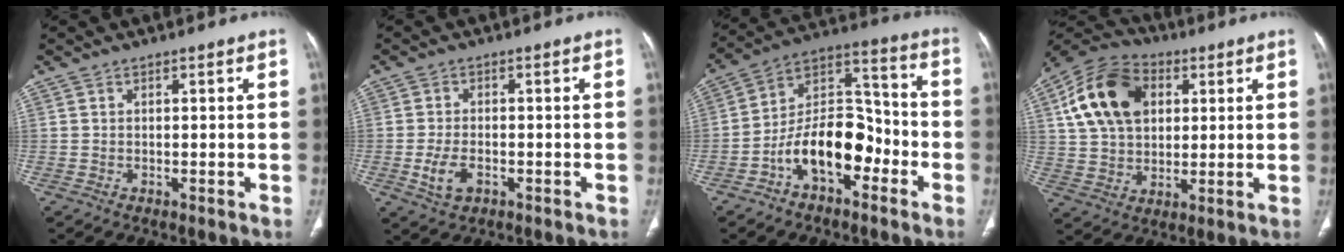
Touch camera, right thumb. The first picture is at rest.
{"total": 4.7, "force": [-1.6, 2.8, 3.4], "torque": [-0.072, 0.005, -0.023]}
{"total": 15.0, "force": [-6.2, 8.7, 10.6], "torque": [-0.151, 0.075, -0.112]}
{"total": 17.0, "force": [4.9, 11.8, 11.2], "torque": [-0.190, 0.009, 0.085]}